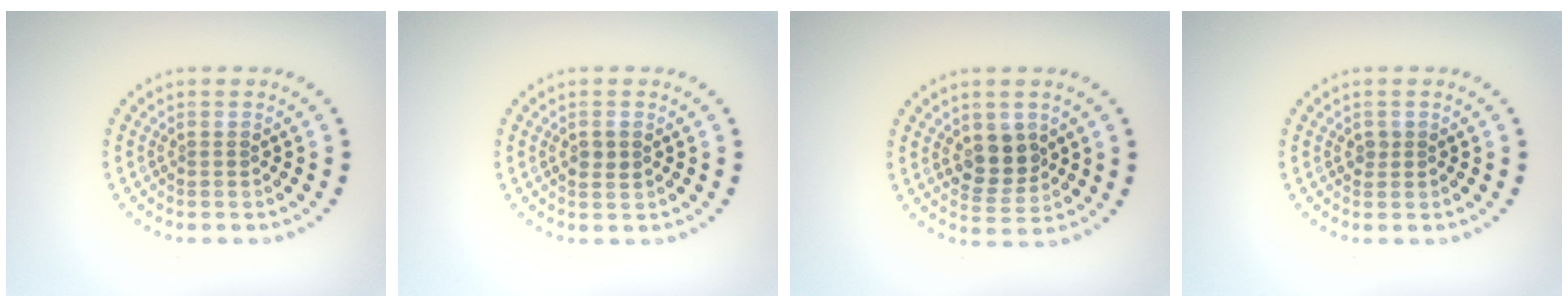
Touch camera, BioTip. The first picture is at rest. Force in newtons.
{"total": 1.2, "press": 1.2, "slide": 0.2}
{"total": 3.6, "press": 3.4, "slide": 1.1}
{"total": 0.8, "press": 0.8, "slide": 0.2}